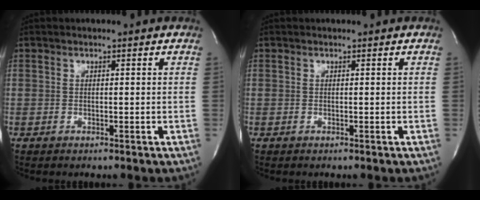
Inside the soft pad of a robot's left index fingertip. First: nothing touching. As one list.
[{"total": 0.0}]